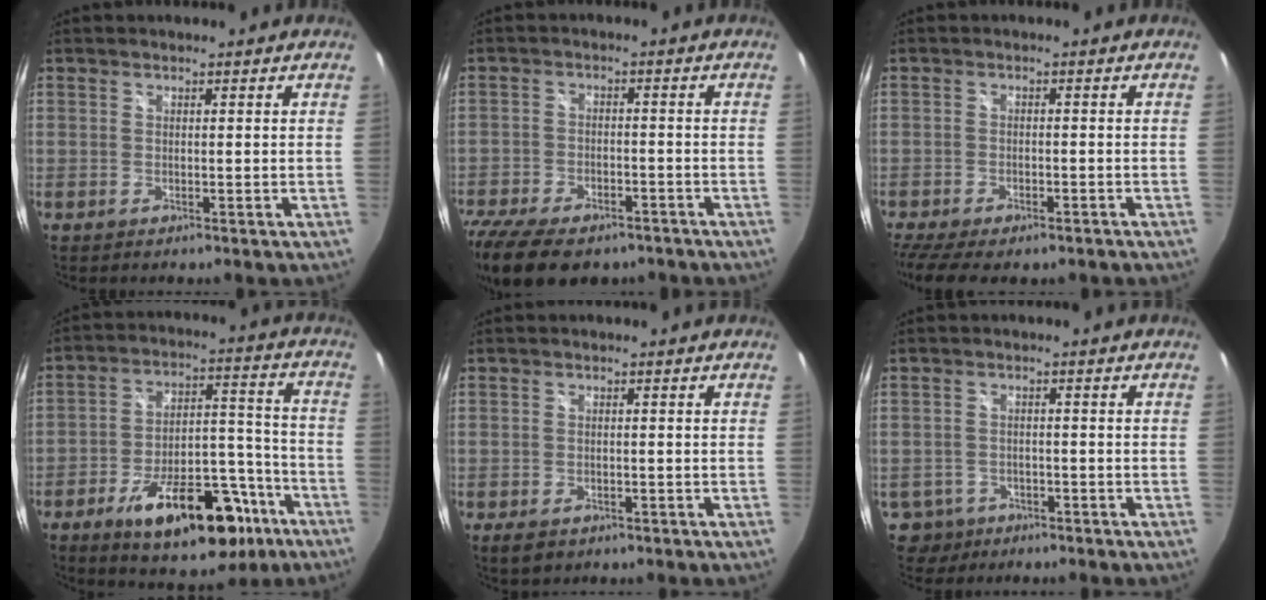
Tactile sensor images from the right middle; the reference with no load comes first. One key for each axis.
{"total": 17.8, "fx": -13.1, "fy": 8.2, "fz": 8.9, "tx": -0.217, "ty": -0.037, "tz": -0.207}
{"total": 10.0, "fx": -7.6, "fy": 3.5, "fz": 5.5, "tx": -0.132, "ty": -0.041, "tz": -0.122}
{"total": 21.7, "fx": -12.8, "fy": 9.6, "fz": 14.7, "tx": -0.232, "ty": 0.015, "tz": -0.177}
{"total": 3.9, "fx": -2.2, "fy": 2.4, "fz": 2.0, "tx": -0.044, "ty": -0.012, "tz": -0.031}
{"total": 5.2, "fx": -2.7, "fy": 4.4, "fz": 1.0, "tx": -0.037, "ty": 0.000, "tz": -0.037}